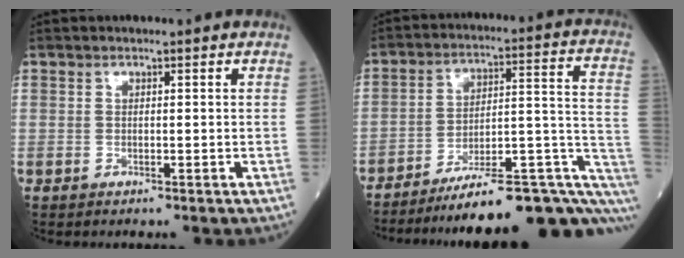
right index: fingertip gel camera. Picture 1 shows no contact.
{"total": 22.8, "force": [-16.1, 2.9, 15.9], "torque": [-0.149, 0.031, -0.235]}